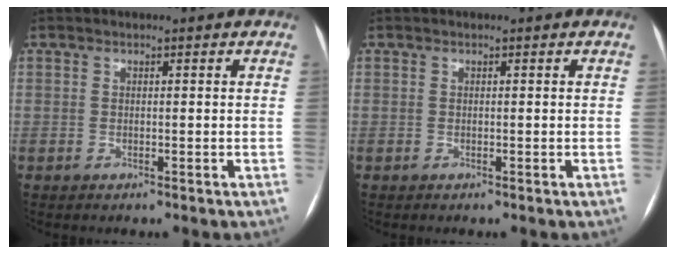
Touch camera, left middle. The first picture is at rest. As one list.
[{"total": 0.0}]